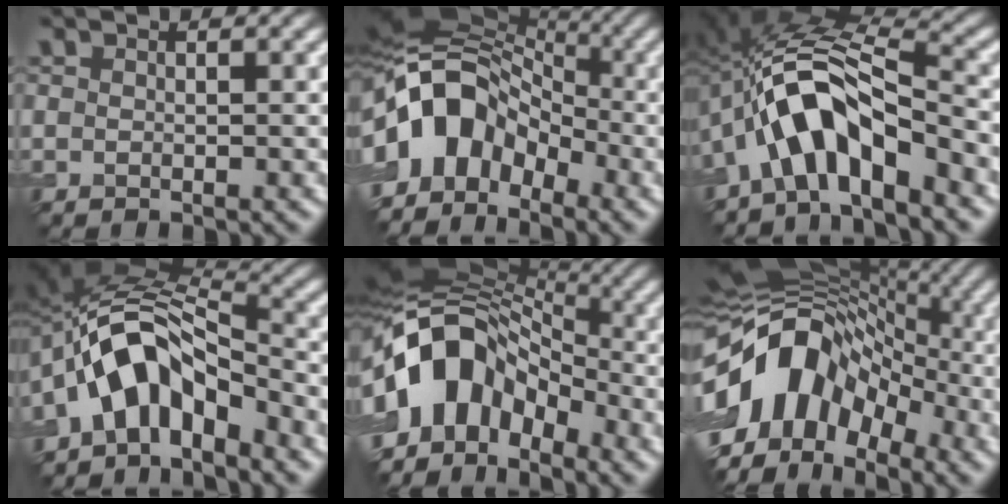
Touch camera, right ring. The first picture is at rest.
{"total": 10.3, "force": [-2.8, 7.2, 6.9], "torque": [-0.109, 0.024, -0.072]}
{"total": 8.6, "force": [-4.0, 3.3, 6.9], "torque": [-0.118, 0.024, -0.080]}
{"total": 8.1, "force": [-4.0, 4.7, 5.3], "torque": [-0.073, 0.017, -0.079]}
{"total": 11.5, "force": [-3.5, 7.8, 7.7], "torque": [-0.119, 0.025, -0.080]}
{"total": 13.4, "force": [-3.4, 9.4, 8.9], "torque": [-0.142, 0.018, -0.080]}